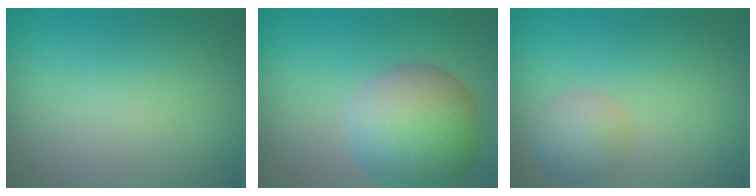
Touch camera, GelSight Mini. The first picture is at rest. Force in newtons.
{"total": 7.3, "press": 7.3, "slide": 0.7}
{"total": 2.5, "press": 2.5, "slide": 0.1}